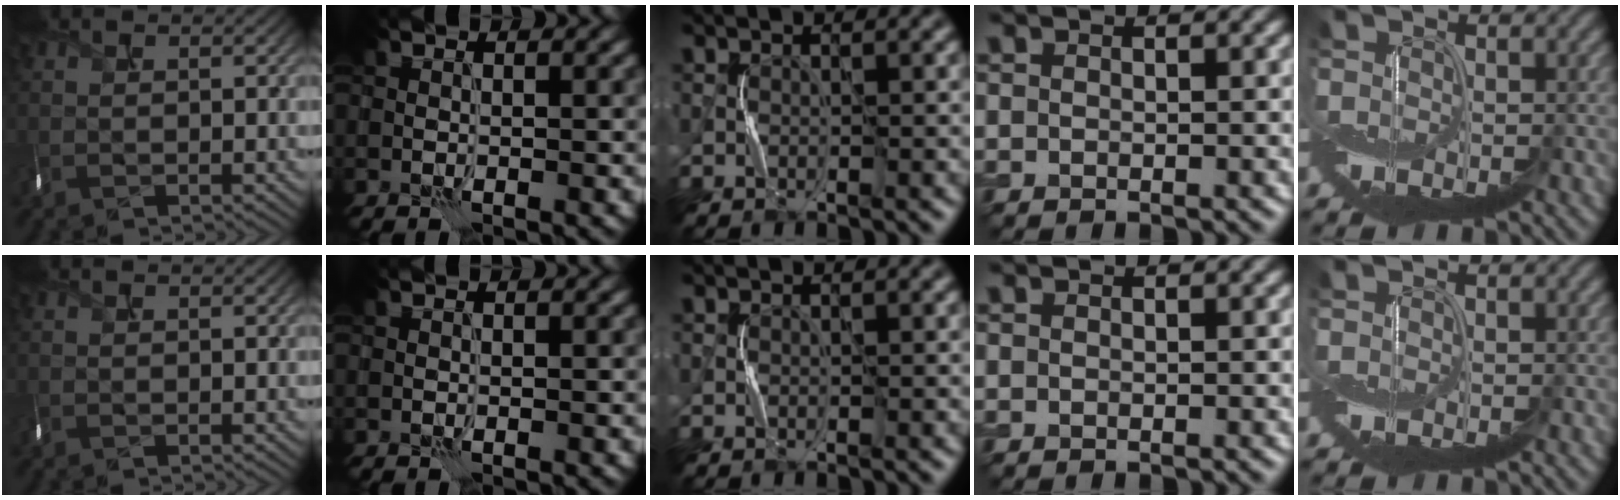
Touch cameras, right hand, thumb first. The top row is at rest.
{}